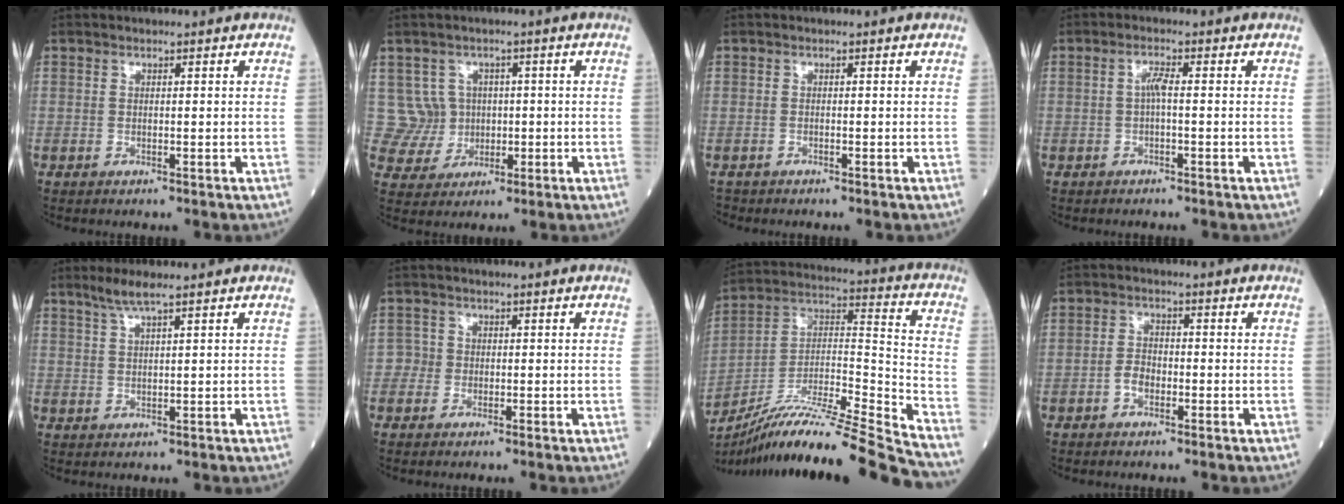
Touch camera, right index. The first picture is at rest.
{"total": 5.5, "force": [0.9, 5.4, -0.1], "torque": [0.013, 0.015, 0.024]}
{"total": 1.0, "force": [-0.9, 0.3, -0.3], "torque": [0.000, -0.001, -0.015]}
{"total": 1.8, "force": [-0.2, 0.2, 1.8], "torque": [-0.035, 0.003, -0.004]}
{"total": 3.0, "force": [2.3, -0.3, 1.9], "torque": [-0.050, 0.004, 0.052]}
{"total": 1.6, "force": [-0.7, 1.4, -0.2], "torque": [0.013, 0.010, -0.019]}
{"total": 24.1, "force": [-20.9, -1.3, 11.9], "torque": [-0.198, -0.008, -0.355]}
{"total": 2.5, "force": [-1.3, 1.4, 1.6], "torque": [-0.029, 0.007, -0.024]}